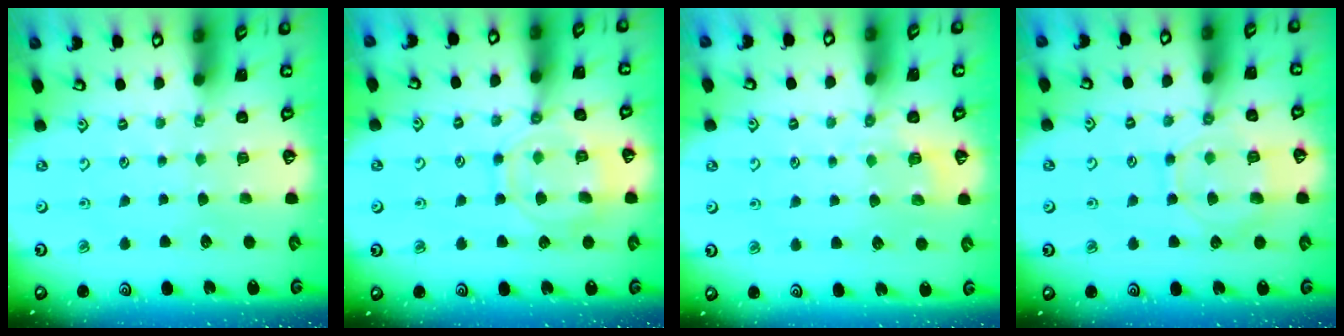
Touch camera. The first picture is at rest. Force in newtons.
{"total": 11.7, "press": 11.6, "slide": 1.2}
{"total": 3.4, "press": 2.8, "slide": 1.9}
{"total": 10.5, "press": 10.5, "slide": 0.9}